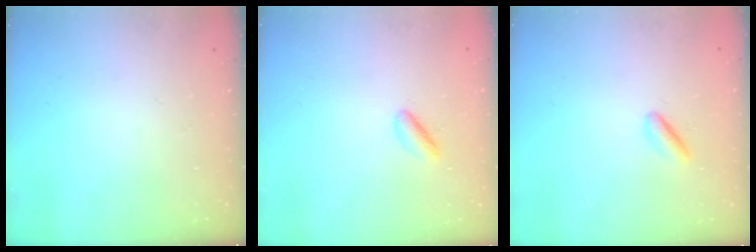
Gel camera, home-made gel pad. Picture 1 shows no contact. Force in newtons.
{"total": 2.7, "press": 2.5, "slide": 1.0}
{"total": 3.2, "press": 3.1, "slide": 0.6}